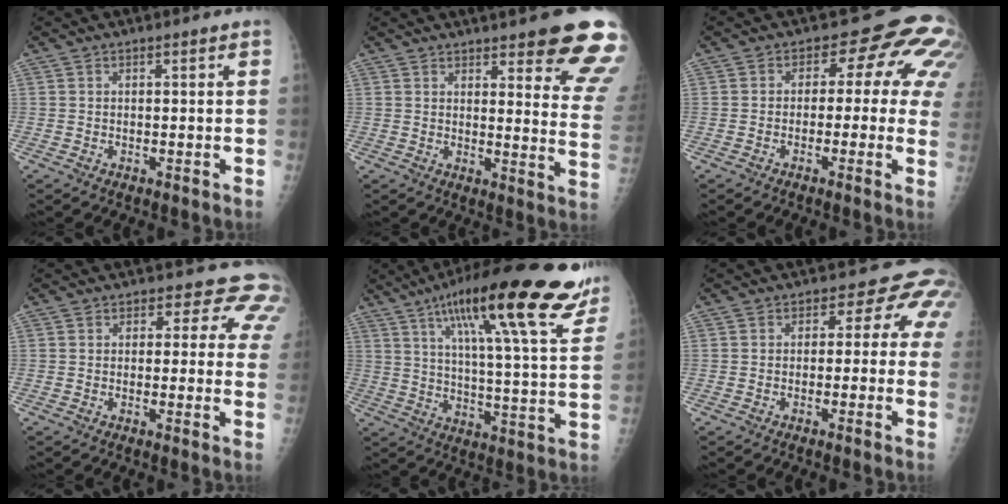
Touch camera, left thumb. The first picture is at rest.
{"total": 17.4, "force": [12.1, 3.8, 11.9], "torque": [-0.117, -0.060, 0.135]}
{"total": 11.4, "force": [1.0, 6.6, 9.2], "torque": [-0.064, 0.025, -0.004]}
{"total": 7.6, "force": [5.7, 4.4, 2.2], "torque": [0.021, -0.020, 0.039]}
{"total": 24.9, "force": [15.6, 4.5, 18.9], "torque": [-0.271, -0.041, 0.230]}
{"total": 5.6, "force": [0.2, 4.2, 3.8], "torque": [0.002, 0.020, -0.017]}